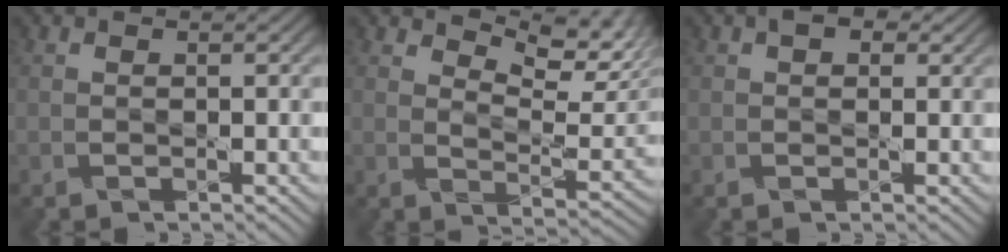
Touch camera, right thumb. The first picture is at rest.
{"total": 8.5, "force": [6.4, 2.5, 4.9], "torque": [-0.090, 0.003, 0.105]}
{"total": 1.9, "force": [1.0, 1.2, 1.1], "torque": [-0.012, 0.002, 0.010]}